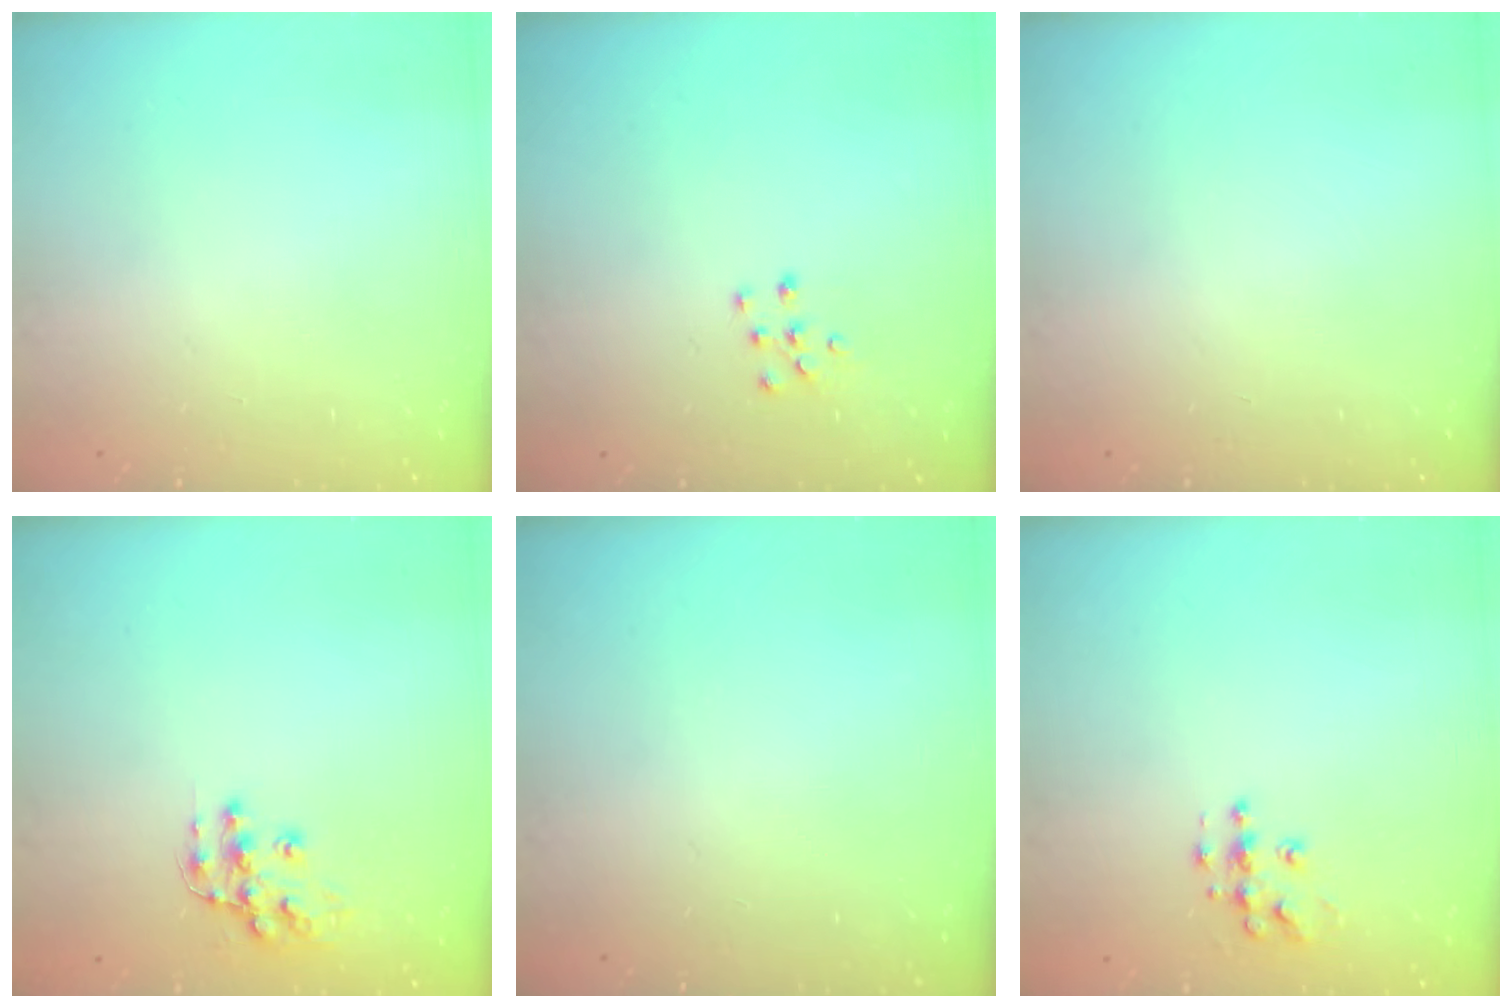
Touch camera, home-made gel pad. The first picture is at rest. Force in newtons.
{"total": 6.8, "press": 6.8, "slide": 0.4}
{"total": 0.0}
{"total": 10.7, "press": 10.7, "slide": 0.6}
{"total": 0.0}
{"total": 7.0, "press": 6.9, "slide": 0.3}